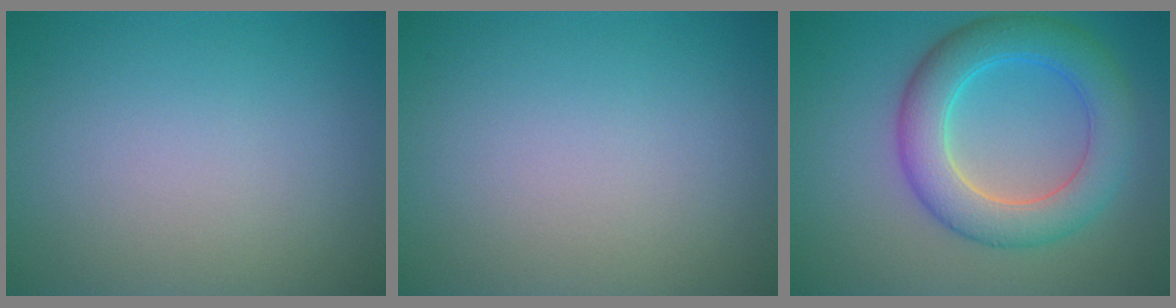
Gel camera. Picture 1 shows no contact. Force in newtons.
{"total": 0.0}
{"total": 6.5, "press": 6.5, "slide": 0.2}